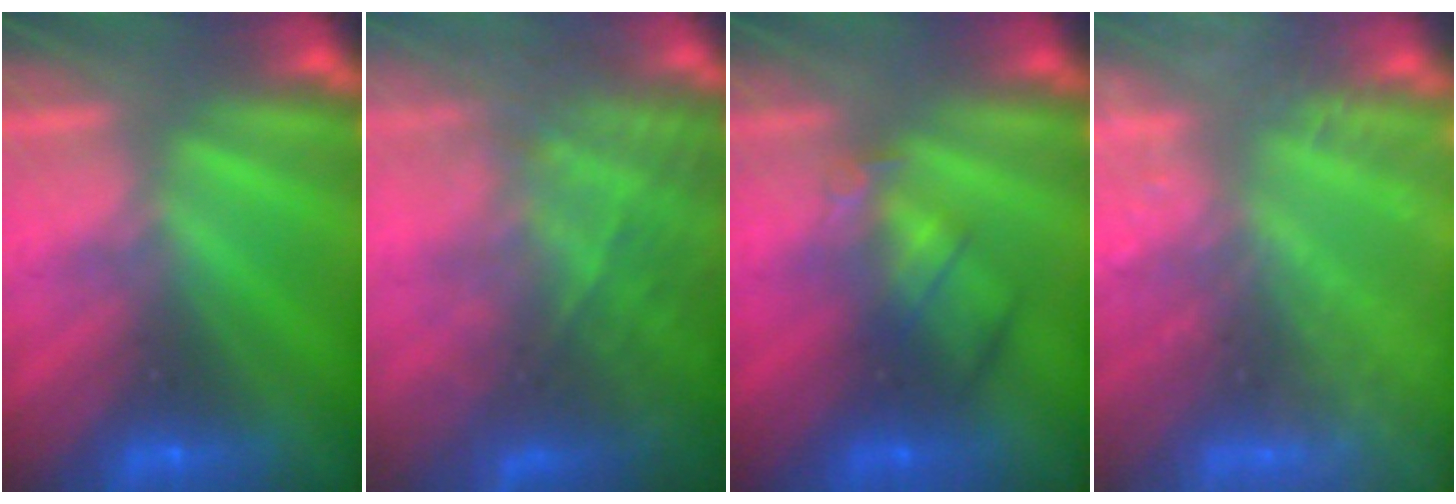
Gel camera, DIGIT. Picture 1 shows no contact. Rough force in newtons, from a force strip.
{"total": 7.5}
{"total": 2.4}
{"total": 6.8}